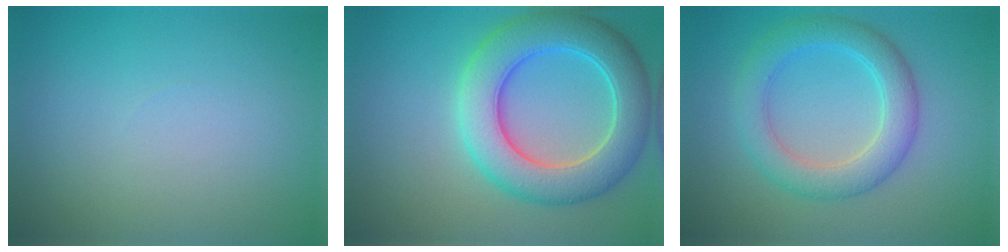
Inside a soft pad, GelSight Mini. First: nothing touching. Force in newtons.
{"total": 7.6, "press": 7.6, "slide": 0.3}
{"total": 4.6, "press": 4.6, "slide": 0.2}